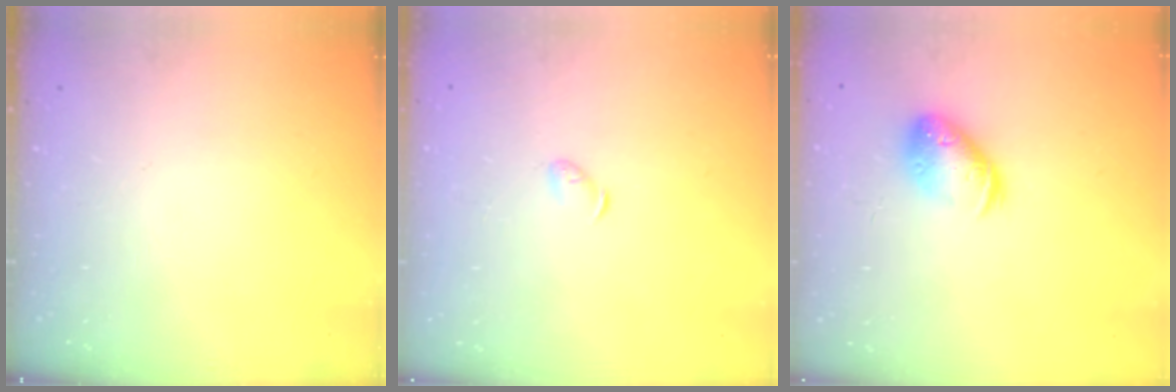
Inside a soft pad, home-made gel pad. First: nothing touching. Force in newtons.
{"total": 3.9, "press": 3.8, "slide": 1.0}
{"total": 13.7, "press": 13.5, "slide": 2.0}